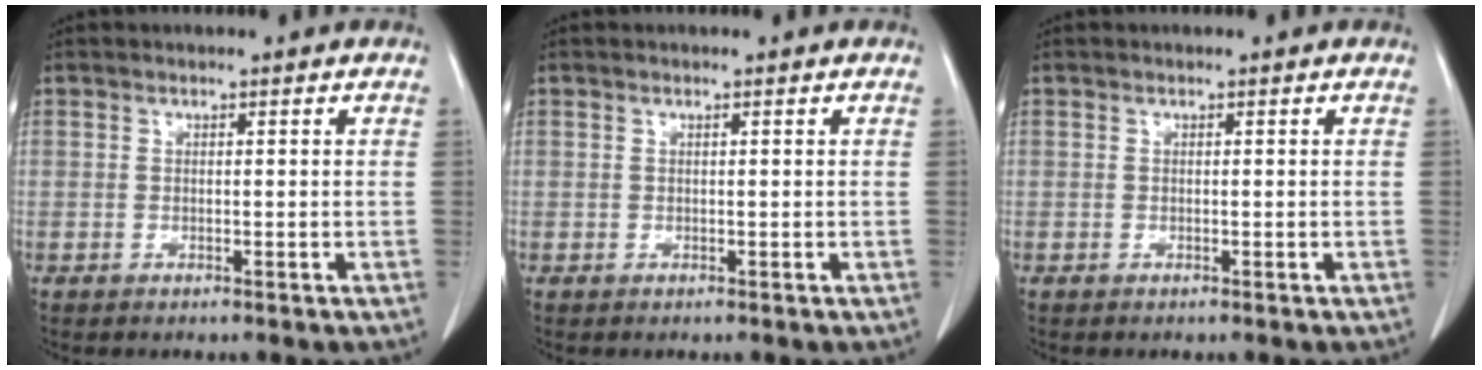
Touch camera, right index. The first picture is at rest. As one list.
[{"total": 0.0}, {"total": 0.0}]